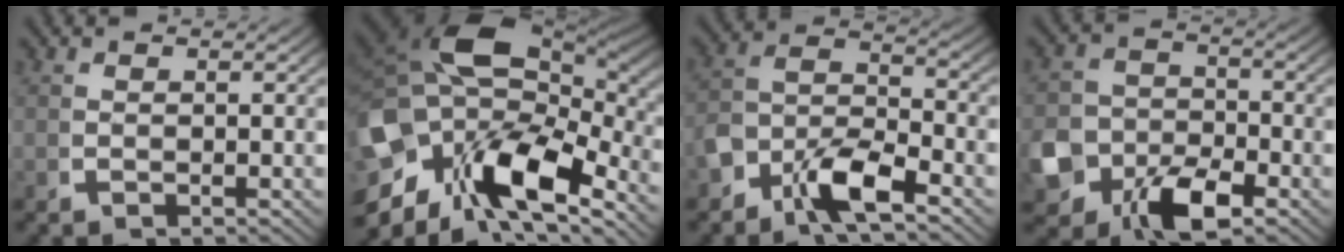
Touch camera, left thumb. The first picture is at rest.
{"total": 20.8, "force": [0.5, 14.3, 15.1], "torque": [-0.296, -0.038, 0.015]}
{"total": 6.1, "force": [-1.9, 4.1, 4.0], "torque": [-0.098, -0.023, -0.035]}
{"total": 8.7, "force": [-4.1, 6.5, 3.9], "torque": [-0.099, -0.043, -0.061]}